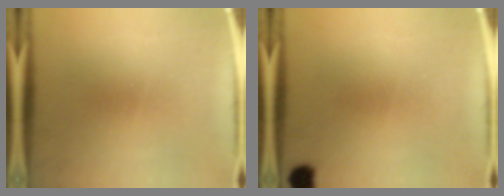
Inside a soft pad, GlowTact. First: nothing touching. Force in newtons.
{"total": 2.5}